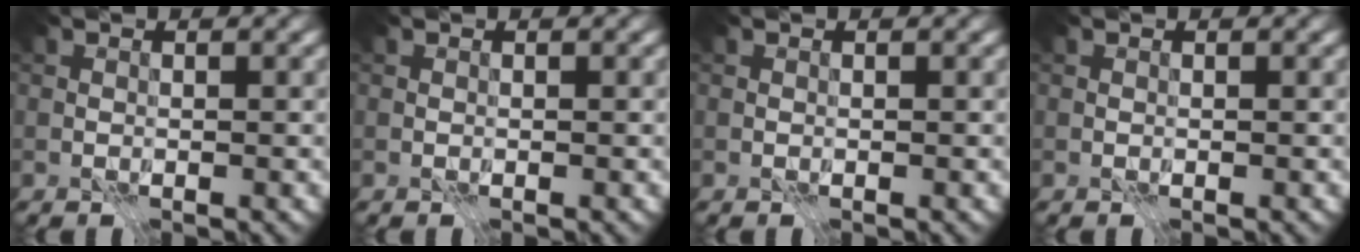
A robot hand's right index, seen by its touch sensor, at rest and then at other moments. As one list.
[{"total": 0.0}, {"total": 0.0}, {"total": 0.0}]